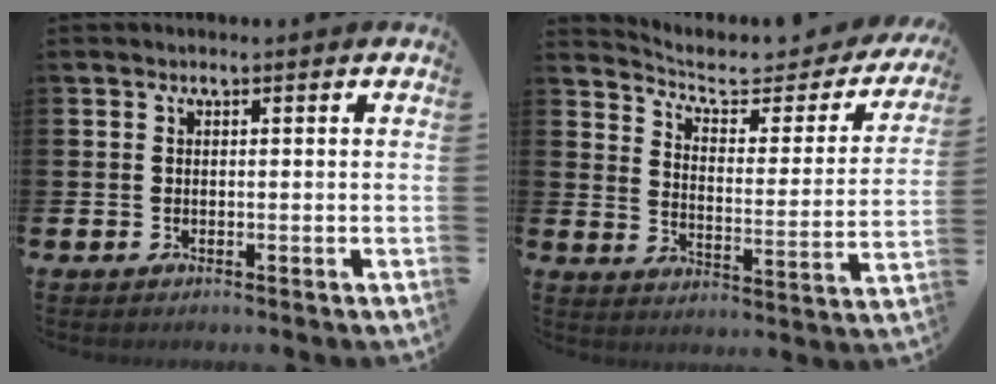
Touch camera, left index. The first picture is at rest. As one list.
[{"total": 6.9, "force": [6.0, 2.4, 2.4], "torque": [-0.071, -0.043, 0.098]}]